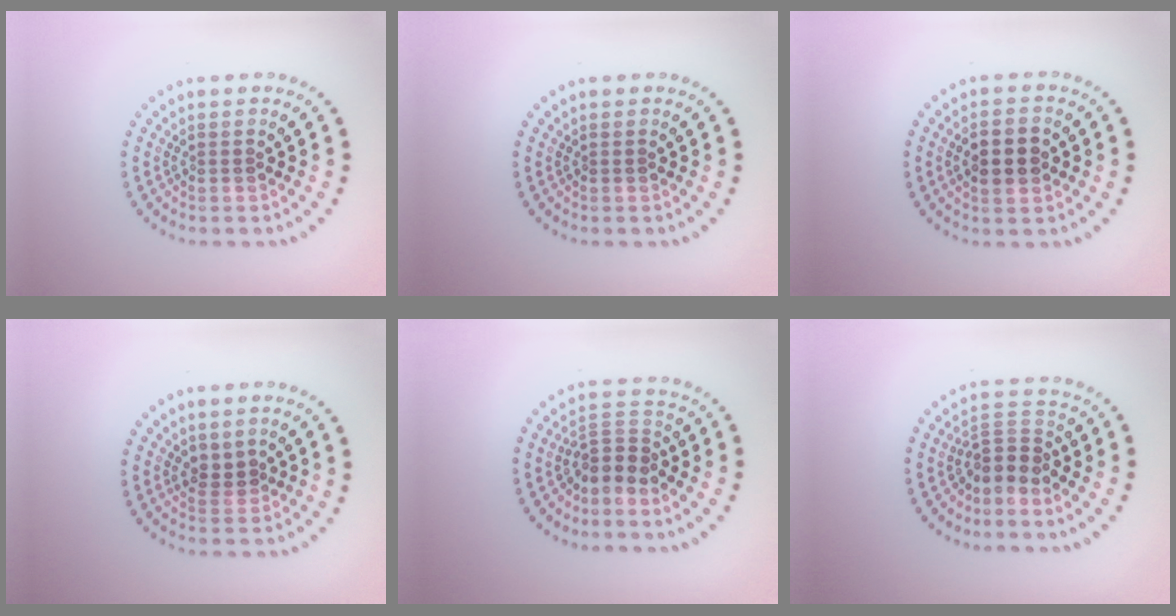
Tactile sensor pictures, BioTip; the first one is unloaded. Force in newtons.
{"total": 0.0}
{"total": 3.6, "press": 3.6, "slide": 0.2}
{"total": 1.8, "press": 1.5, "slide": 0.9}
{"total": 2.8, "press": 2.1, "slide": 2.0}
{"total": 2.8, "press": 2.0, "slide": 2.0}